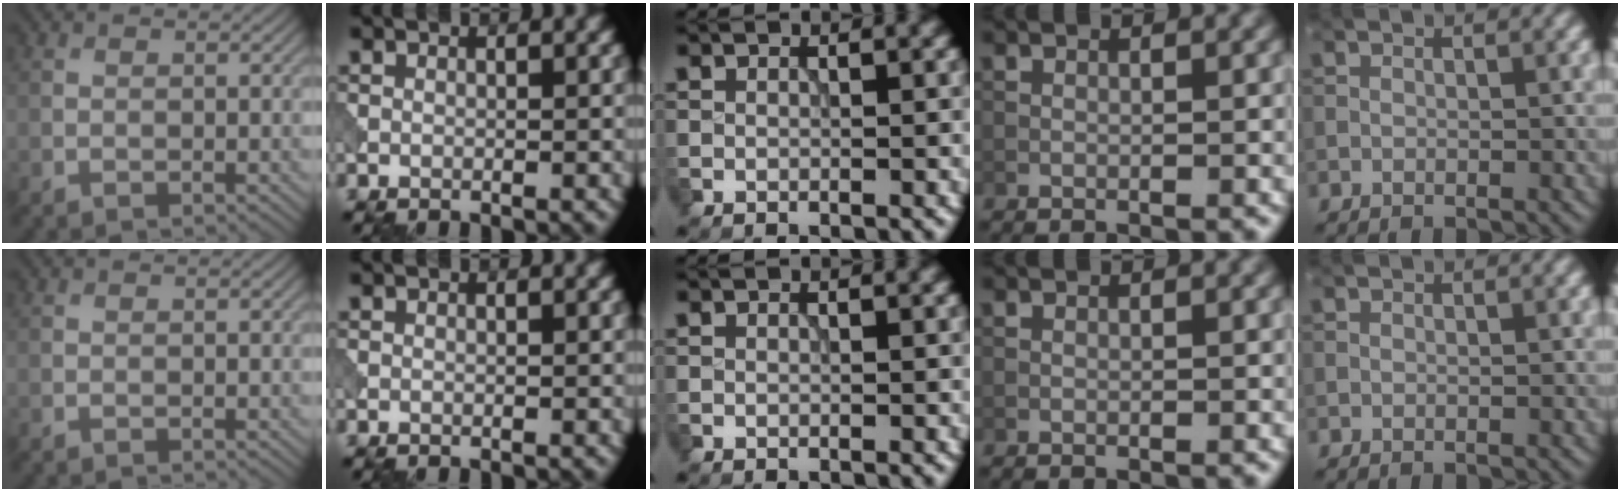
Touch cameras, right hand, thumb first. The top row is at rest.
{}